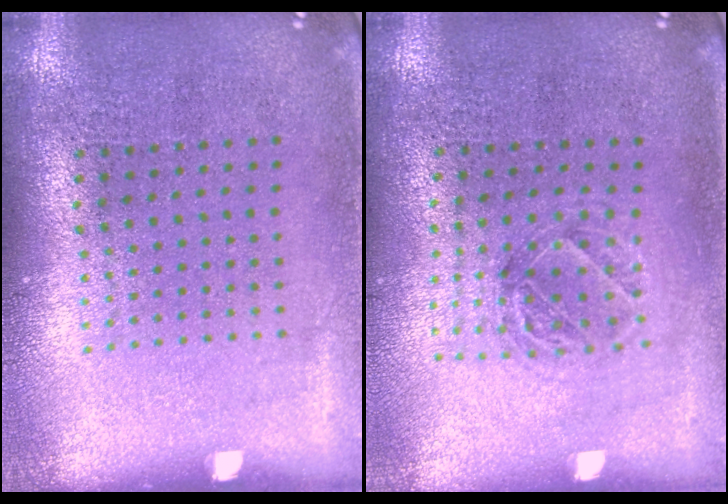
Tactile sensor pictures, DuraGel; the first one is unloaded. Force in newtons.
{"total": 1.1, "press": 1.1, "slide": 0.2}